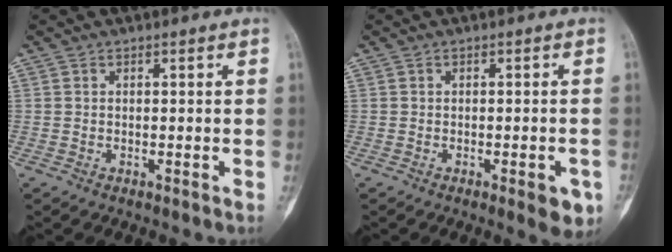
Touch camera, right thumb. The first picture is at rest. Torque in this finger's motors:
{"motor_torque": [0.16, 0.46, -0.09, -0.02, 0.01]}